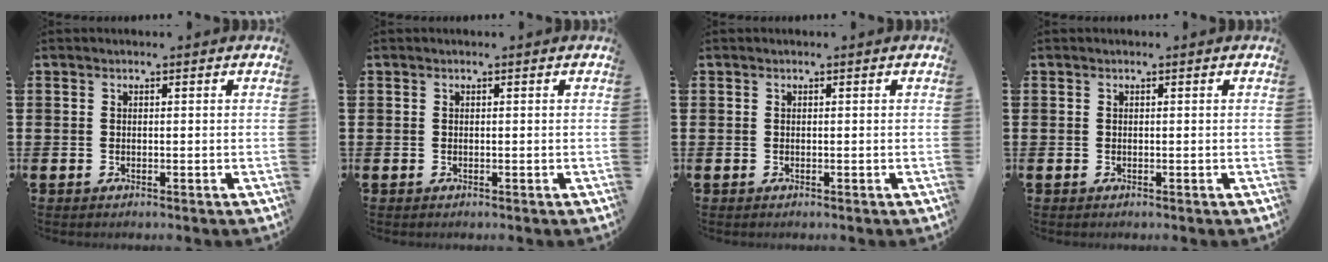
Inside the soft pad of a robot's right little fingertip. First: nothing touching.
{"total": 0.0}
{"total": 0.0}
{"total": 0.0}